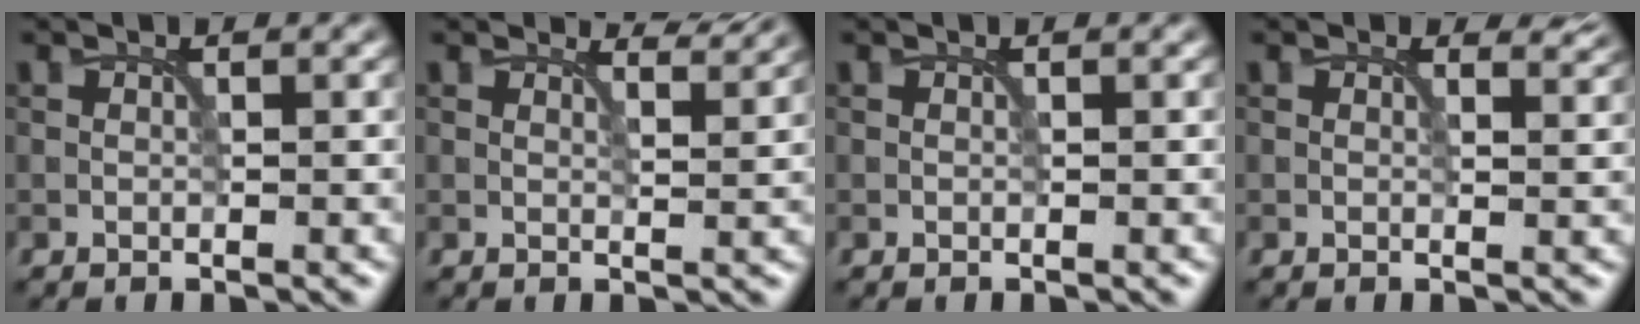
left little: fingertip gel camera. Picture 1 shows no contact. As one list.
[{"total": 2.6, "force": [2.4, 0.3, 1.0], "torque": [-0.017, -0.006, 0.029]}, {"total": 0.0}, {"total": 1.4, "force": [1.1, 0.6, 0.7], "torque": [-0.009, -0.009, 0.013]}]